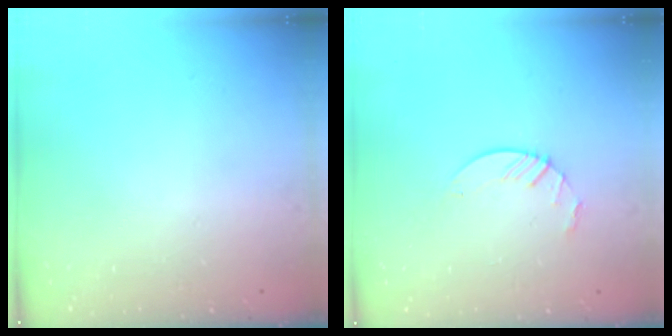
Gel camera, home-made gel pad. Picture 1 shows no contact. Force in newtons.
{"total": 4.9, "press": 4.9, "slide": 0.4}